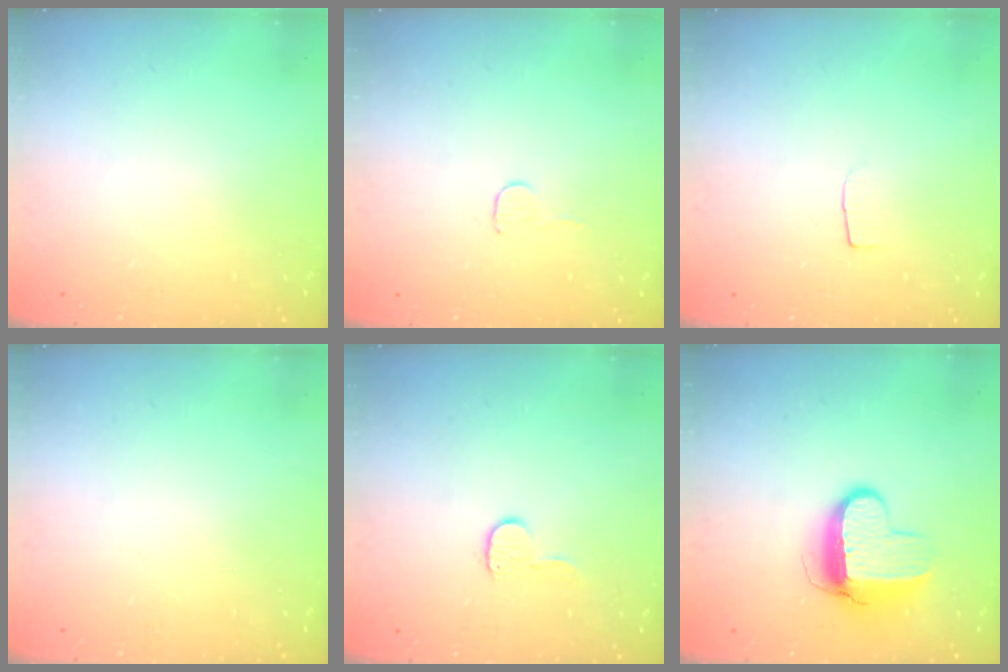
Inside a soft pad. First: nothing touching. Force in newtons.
{"total": 2.7, "press": 2.7, "slide": 0.2}
{"total": 3.7, "press": 3.7, "slide": 0.3}
{"total": 0.0}
{"total": 4.6, "press": 4.6, "slide": 0.4}
{"total": 9.9, "press": 9.9, "slide": 0.9}